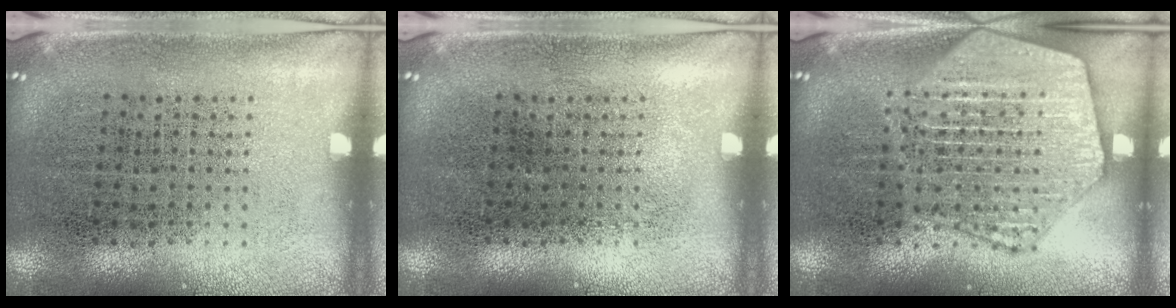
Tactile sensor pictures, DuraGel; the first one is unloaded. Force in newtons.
{"total": 0.0}
{"total": 3.9, "press": 3.9, "slide": 0.5}